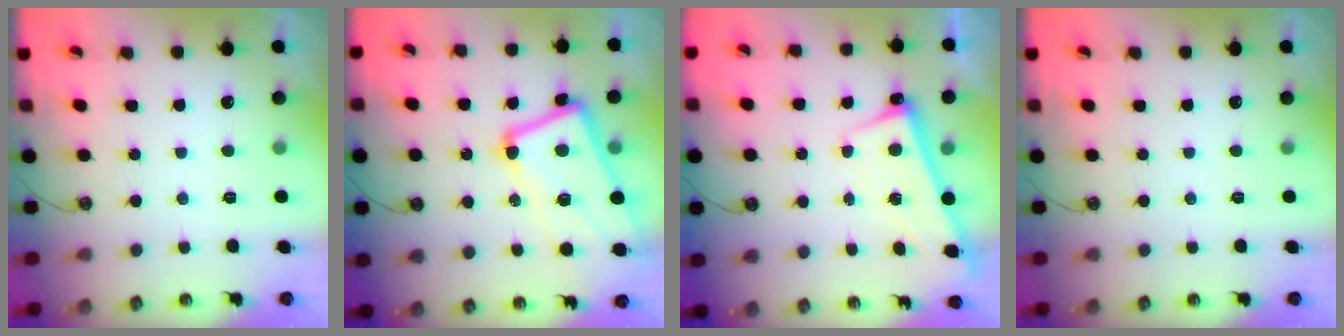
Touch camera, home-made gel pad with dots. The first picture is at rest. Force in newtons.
{"total": 13.0, "press": 12.8, "slide": 2.1}
{"total": 2.6, "press": 2.5, "slide": 0.9}
{"total": 0.0}